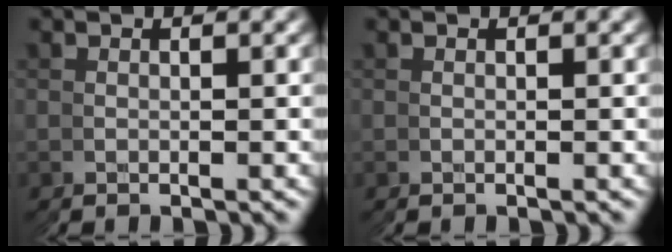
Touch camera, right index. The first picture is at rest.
{"total": 0.0}